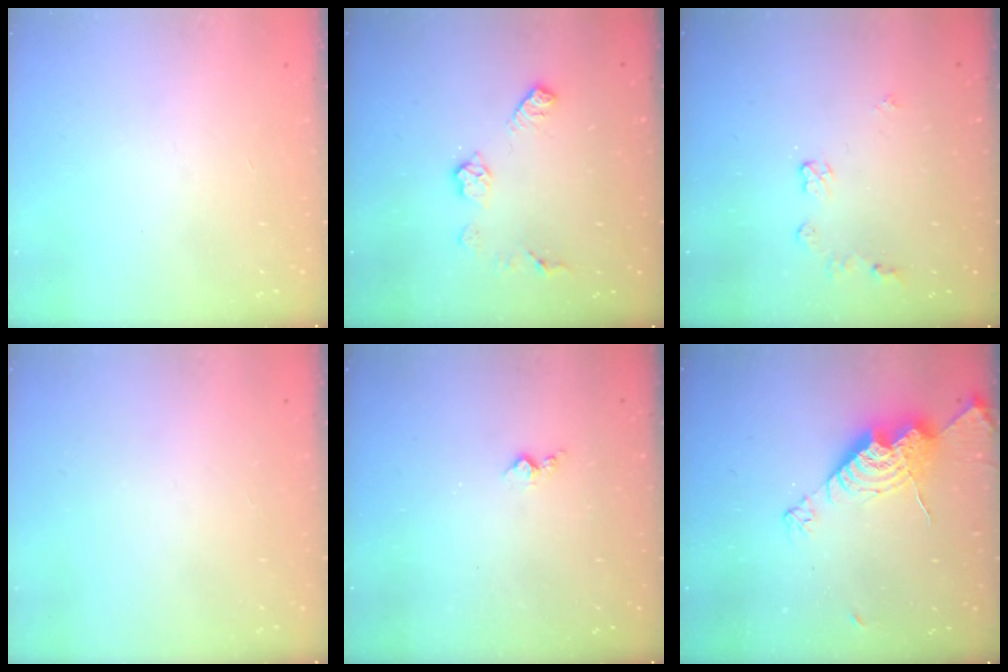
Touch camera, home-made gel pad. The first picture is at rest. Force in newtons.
{"total": 8.1, "press": 8.1, "slide": 0.2}
{"total": 5.0, "press": 4.9, "slide": 0.2}
{"total": 0.0}
{"total": 3.7, "press": 3.7, "slide": 0.4}
{"total": 13.5, "press": 13.4, "slide": 1.1}